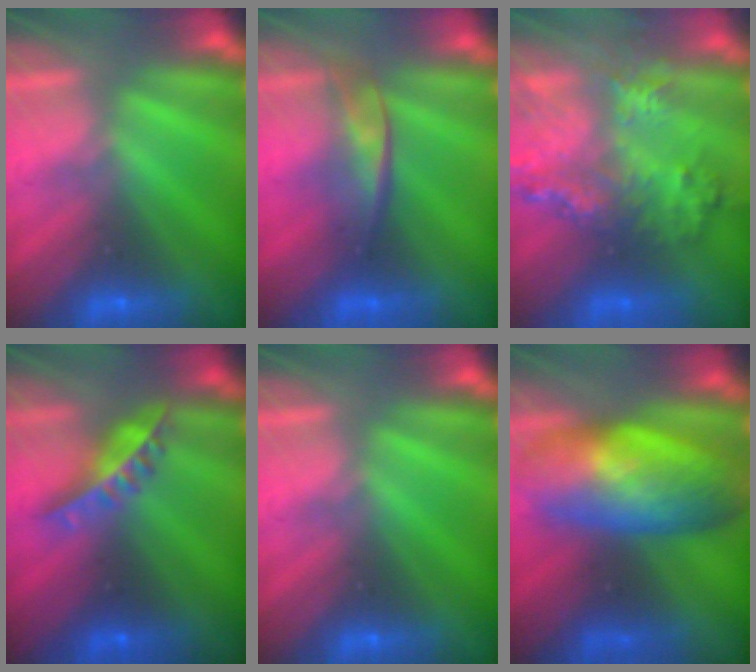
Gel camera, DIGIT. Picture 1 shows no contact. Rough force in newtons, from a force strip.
{"total": 2.2}
{"total": 7.8}
{"total": 7.9}
{"total": 0.0}
{"total": 9.3}